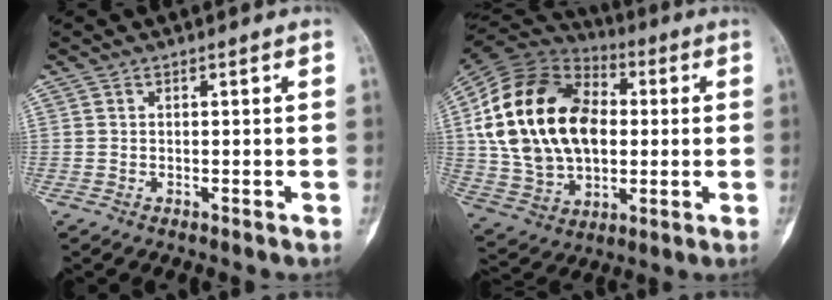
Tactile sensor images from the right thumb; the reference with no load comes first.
{"total": 26.4, "force": [2.8, 17.5, 19.5], "torque": [-0.361, 0.010, 0.055]}